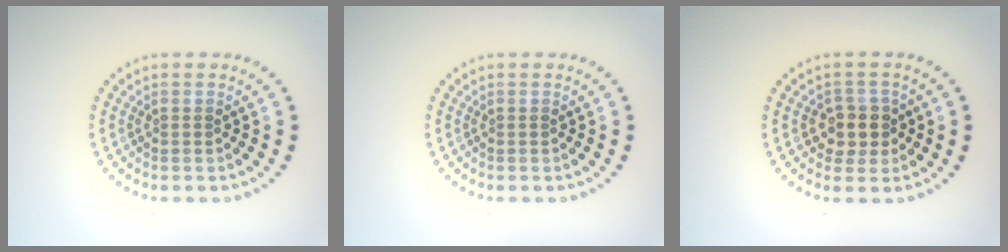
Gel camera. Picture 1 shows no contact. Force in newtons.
{"total": 0.0}
{"total": 2.7, "press": 2.5, "slide": 1.0}